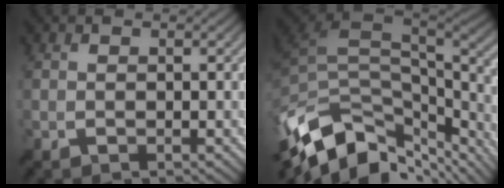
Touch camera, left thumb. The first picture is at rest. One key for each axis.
{"total": 13.8, "fx": -6.0, "fy": 7.8, "fz": 9.7, "tx": -0.234, "ty": -0.026, "tz": -0.094}